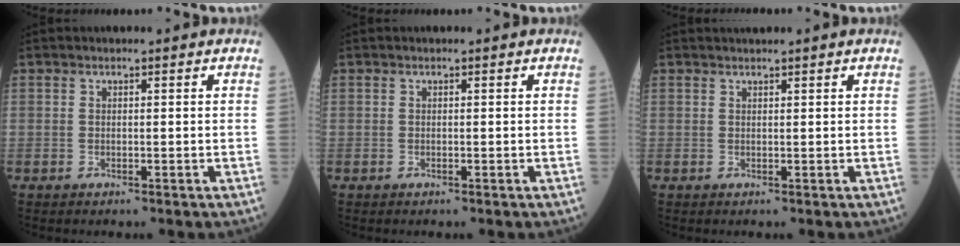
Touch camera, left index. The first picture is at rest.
{"total": 0.0}
{"total": 1.4, "force": [1.2, -0.3, 0.5], "torque": [-0.006, 0.014, 0.028]}